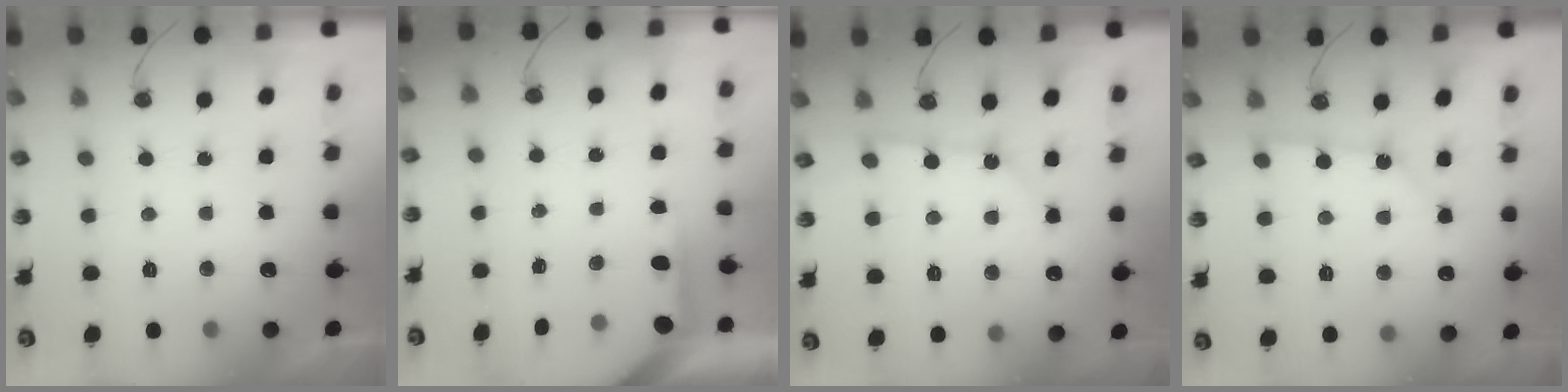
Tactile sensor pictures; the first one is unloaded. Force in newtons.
{"total": 3.9, "press": 3.9, "slide": 0.2}
{"total": 2.7, "press": 2.7, "slide": 0.3}
{"total": 2.4, "press": 2.4, "slide": 0.3}